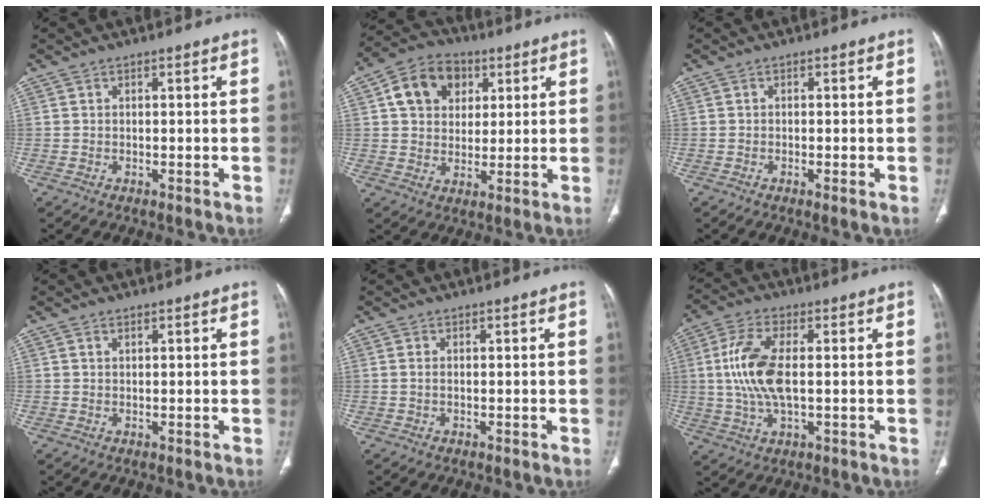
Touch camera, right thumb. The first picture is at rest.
{"total": 11.5, "force": [3.8, 9.0, 6.1], "torque": [-0.076, -0.002, 0.058]}
{"total": 1.2, "force": [-0.4, 0.2, 1.1], "torque": [-0.025, -0.003, -0.010]}
{"total": 0.7, "force": [0.4, 0.4, 0.4], "torque": [-0.008, -0.001, 0.008]}
{"total": 0.5, "force": [0.0, 0.2, 0.5], "torque": [-0.017, 0.002, 0.003]}
{"total": 11.0, "force": [0.6, 4.6, 10.0], "torque": [-0.225, 0.004, 0.014]}